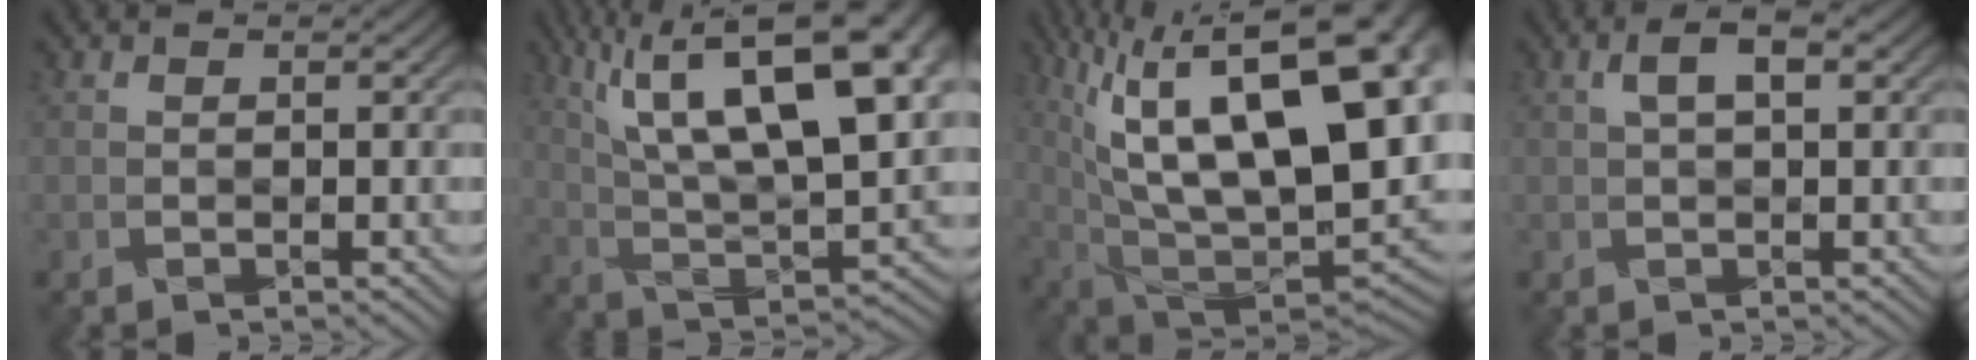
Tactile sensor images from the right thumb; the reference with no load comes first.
{"total": 20.6, "force": [9.4, 7.3, 16.8], "torque": [-0.275, 0.053, 0.151]}
{"total": 23.3, "force": [7.9, 10.3, 19.4], "torque": [-0.318, 0.042, 0.155]}
{"total": 3.3, "force": [1.1, 1.0, 3.0], "torque": [-0.052, 0.009, 0.020]}